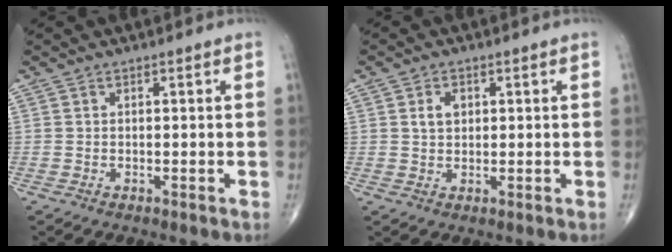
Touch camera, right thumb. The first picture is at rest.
{"total": 3.0, "force": [0.8, 2.1, 2.0], "torque": [-0.026, 0.001, 0.015]}